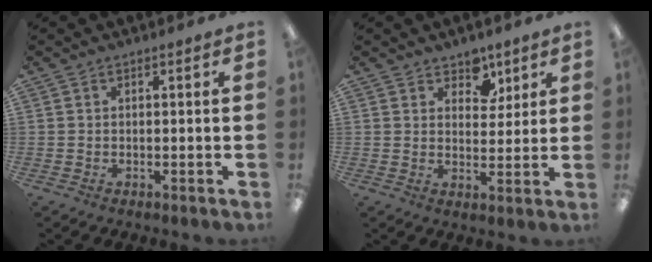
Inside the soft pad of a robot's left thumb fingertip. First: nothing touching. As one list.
[{"total": 4.5, "force": [3.1, 2.8, 1.5], "torque": [-0.007, -0.012, 0.051]}]